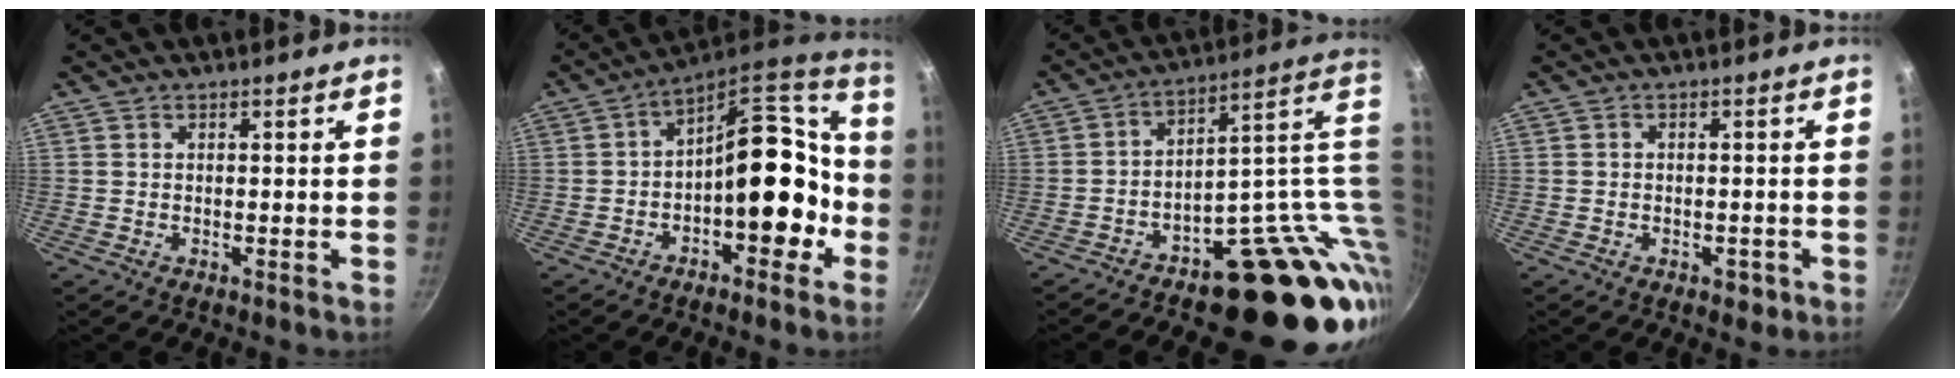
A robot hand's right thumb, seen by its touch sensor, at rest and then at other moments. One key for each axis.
{"total": 17.7, "fx": -3.6, "fy": 10.1, "fz": 14.0, "tx": -0.131, "ty": 0.078, "tz": -0.055}
{"total": 22.5, "fx": -1.4, "fy": 13.3, "fz": 18.1, "tx": -0.141, "ty": 0.033, "tz": -0.006}
{"total": 2.7, "fx": -1.3, "fy": 1.7, "fz": 1.6, "tx": -0.013, "ty": 0.012, "tz": -0.009}